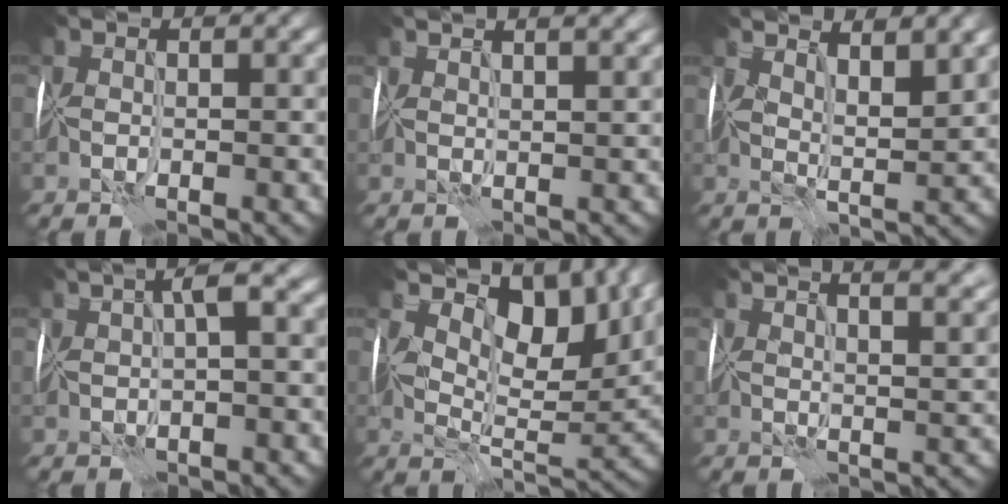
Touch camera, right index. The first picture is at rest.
{"total": 5.3, "force": [3.7, 2.0, 3.2], "torque": [-0.036, 0.040, 0.039]}
{"total": 4.2, "force": [3.6, 0.5, 2.2], "torque": [-0.025, 0.007, 0.061]}
{"total": 2.5, "force": [1.3, 0.1, 2.2], "torque": [-0.037, 0.022, 0.020]}
{"total": 8.5, "force": [5.8, 3.8, 4.9], "torque": [-0.075, 0.001, 0.105]}
{"total": 11.0, "force": [7.3, 4.3, 6.9], "torque": [-0.071, 0.071, 0.078]}